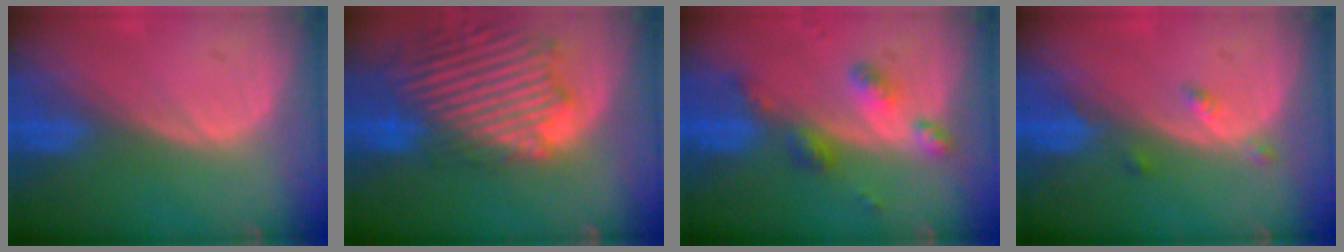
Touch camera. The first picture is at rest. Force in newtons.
{"total": 14.3, "press": 12.4, "slide": 7.1}
{"total": 6.0, "press": 5.2, "slide": 2.9}
{"total": 2.2, "press": 1.8, "slide": 1.3}